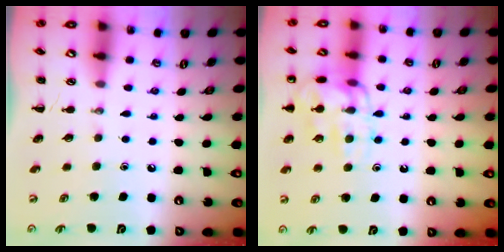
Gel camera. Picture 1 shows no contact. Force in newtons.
{"total": 14.2, "press": 14.2, "slide": 0.2}